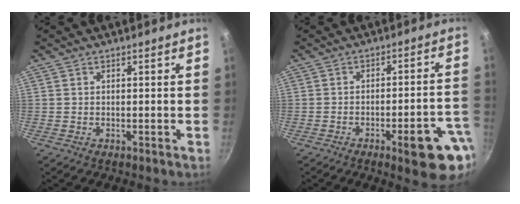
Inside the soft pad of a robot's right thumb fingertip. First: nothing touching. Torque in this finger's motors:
{"motor_torque": [1.57, 1.13, -0.02, -0.03, 0.24]}